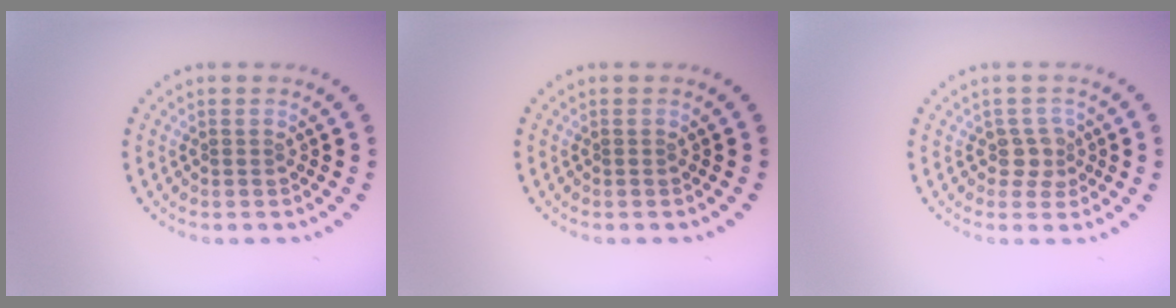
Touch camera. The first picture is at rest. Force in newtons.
{"total": 0.0}
{"total": 1.8, "press": 1.4, "slide": 1.1}